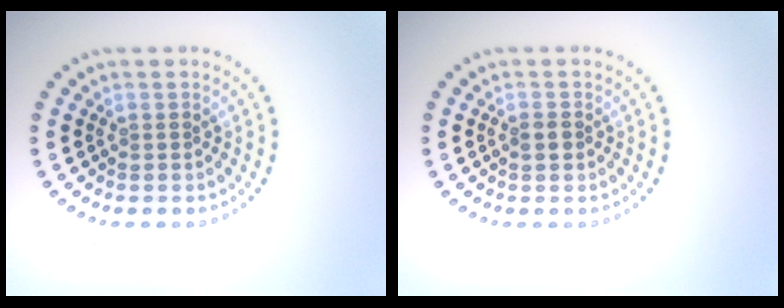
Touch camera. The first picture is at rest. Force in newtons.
{"total": 1.2, "press": 1.2, "slide": 0.2}